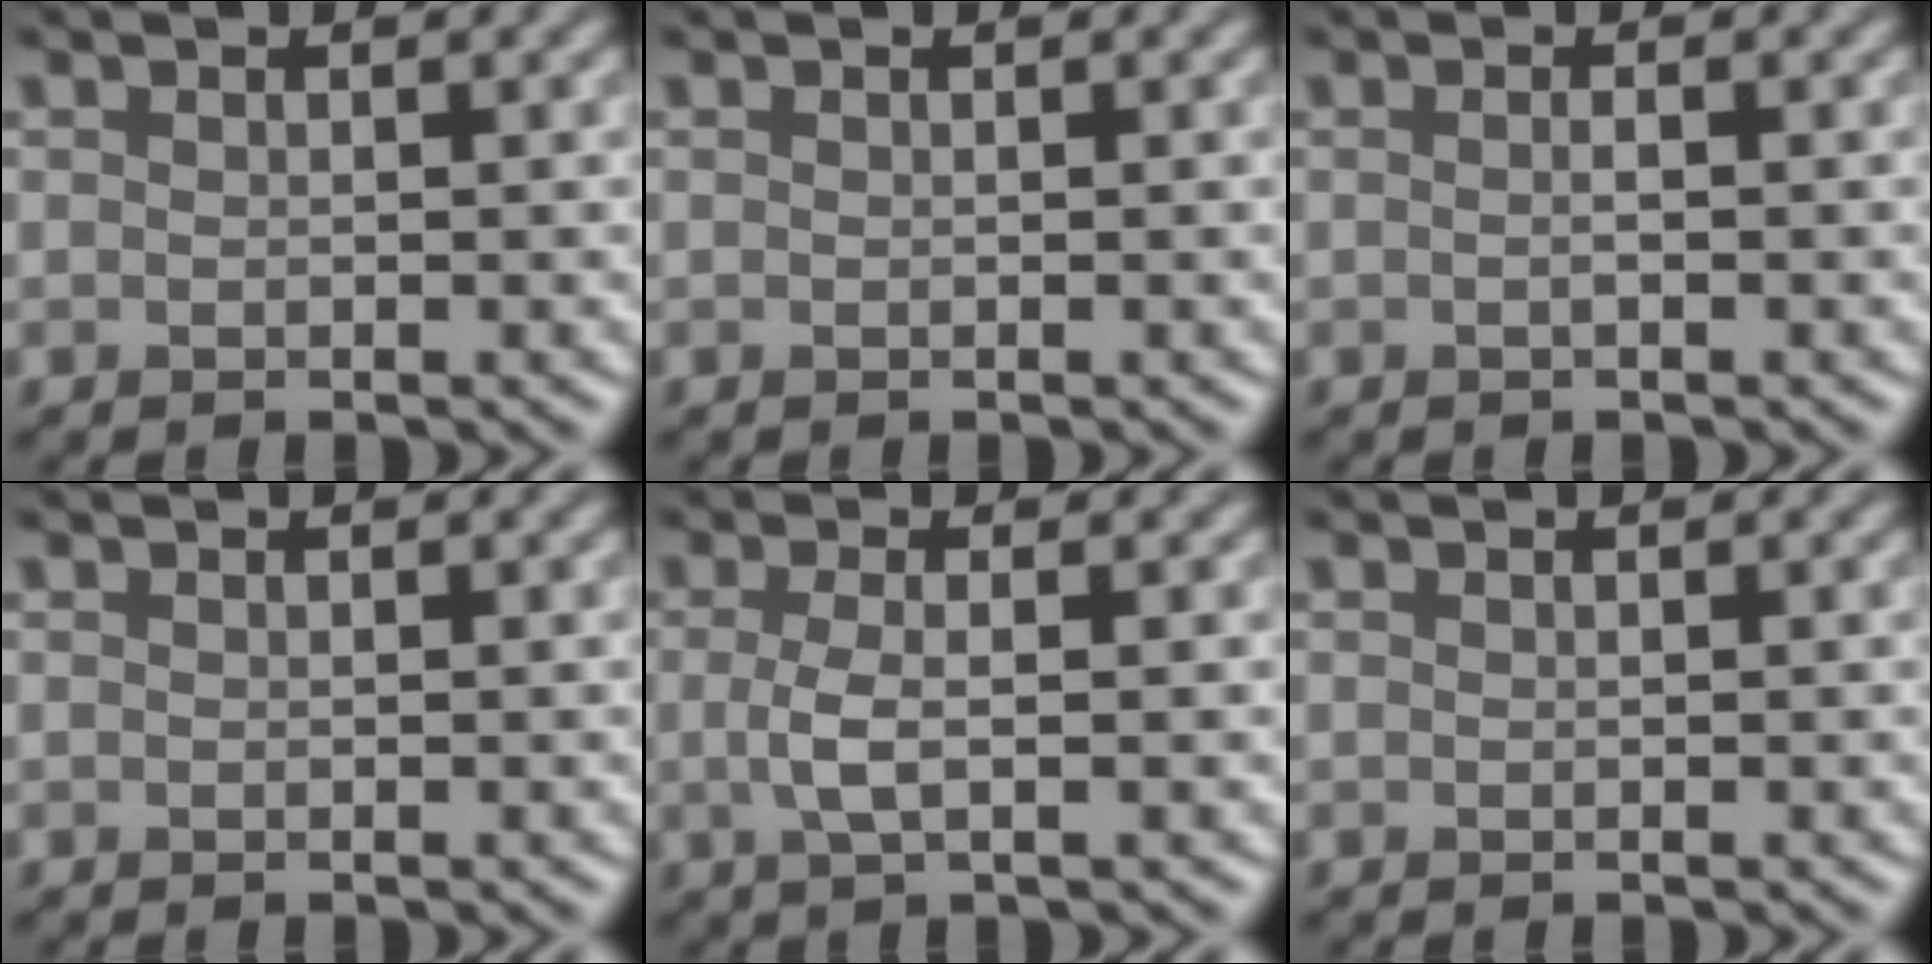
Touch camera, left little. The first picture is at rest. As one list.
[{"total": 0.0}, {"total": 0.8, "force": [0.0, 0.2, 0.8], "torque": [-0.010, -0.006, -0.004]}, {"total": 0.0}, {"total": 2.4, "force": [-0.1, 0.8, 2.3], "torque": [-0.049, -0.002, -0.005]}, {"total": 0.0}]